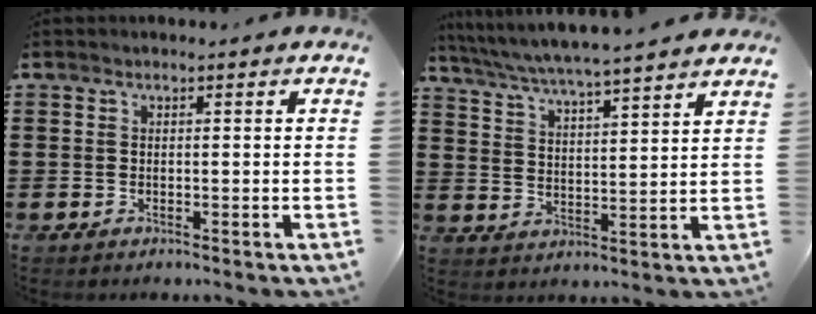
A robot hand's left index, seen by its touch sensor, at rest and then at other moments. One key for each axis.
{"total": 4.8, "fx": 4.5, "fy": -0.5, "fz": 1.5, "tx": -0.052, "ty": -0.034, "tz": 0.073}